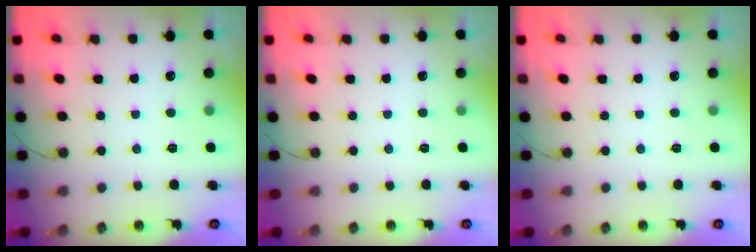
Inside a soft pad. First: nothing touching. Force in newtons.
{"total": 0.0}
{"total": 0.0}